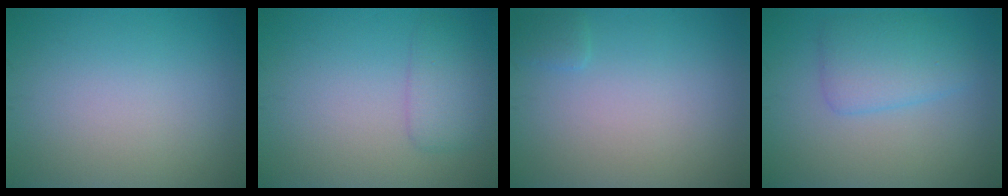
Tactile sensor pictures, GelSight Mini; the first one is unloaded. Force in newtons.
{"total": 2.6, "press": 2.6, "slide": 0.0}
{"total": 0.7, "press": 0.7, "slide": 0.1}
{"total": 3.7, "press": 3.7, "slide": 0.2}